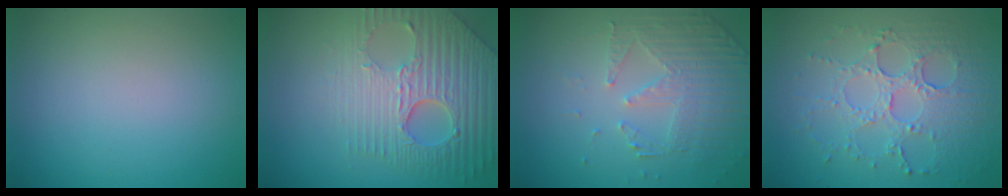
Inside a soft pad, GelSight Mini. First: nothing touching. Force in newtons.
{"total": 8.3, "press": 5.8, "slide": 6.0}
{"total": 5.0, "press": 3.5, "slide": 3.6}
{"total": 5.4, "press": 3.8, "slide": 3.9}